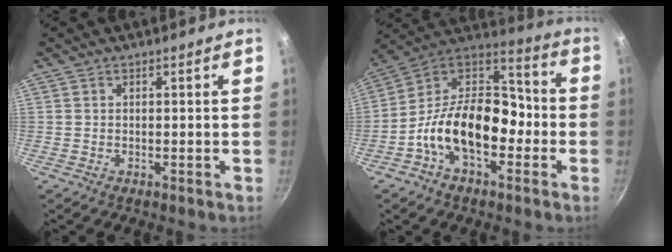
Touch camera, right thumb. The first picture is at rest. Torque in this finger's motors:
{"motor_torque": [1.66, 3.35, 1.54, -1.23, 0.19]}